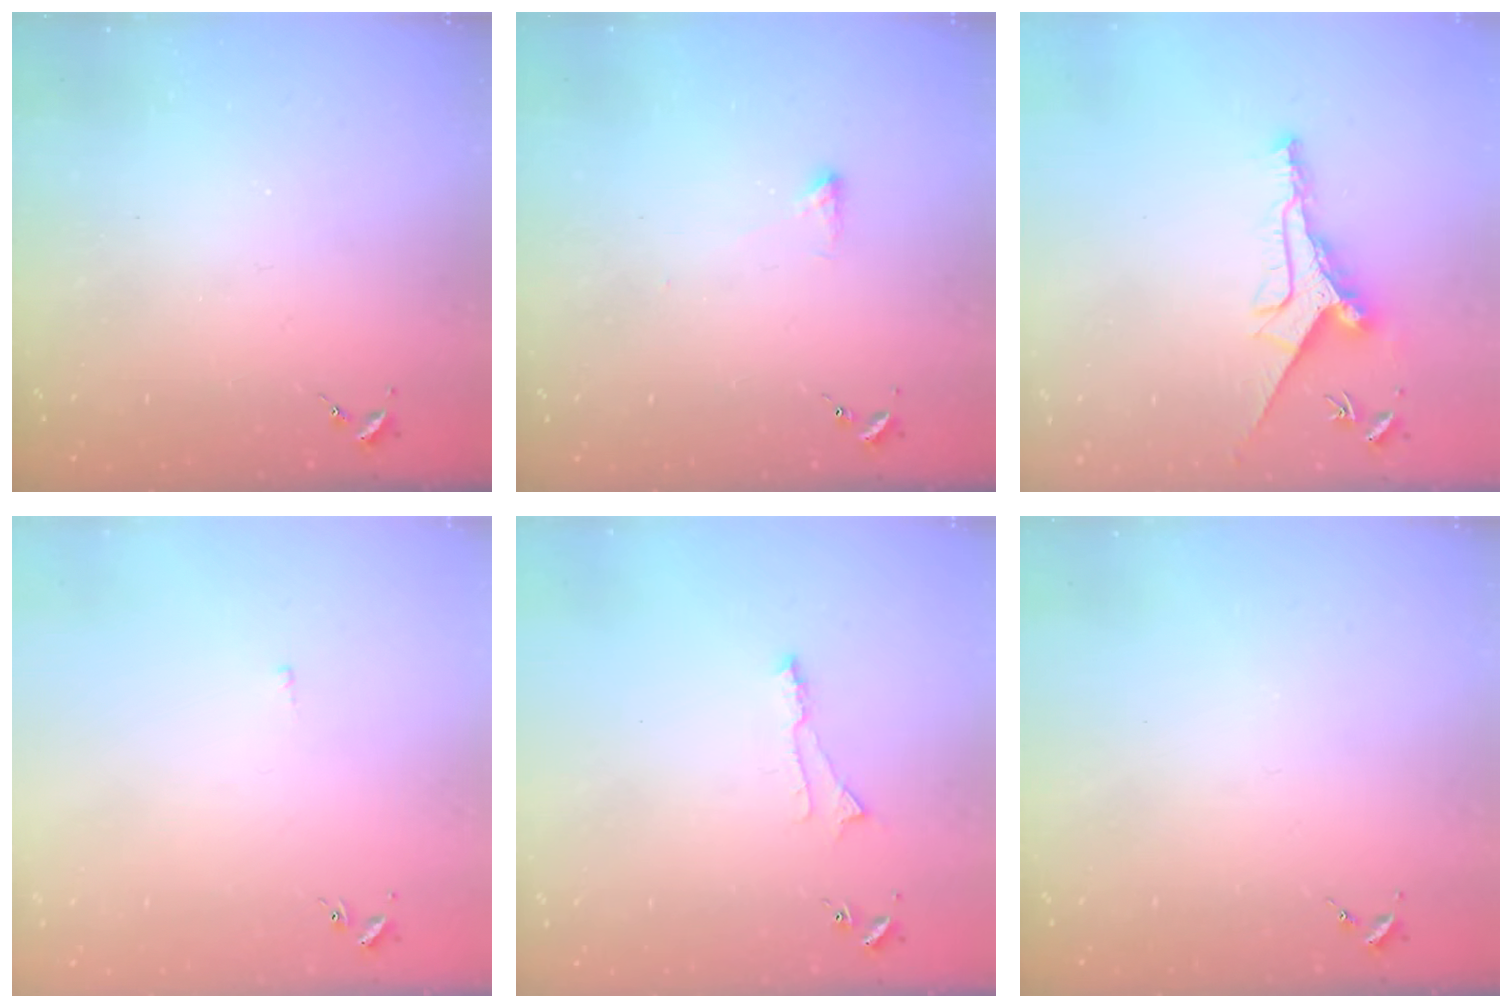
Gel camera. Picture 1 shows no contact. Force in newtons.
{"total": 2.7, "press": 2.6, "slide": 0.5}
{"total": 10.9, "press": 10.9, "slide": 0.4}
{"total": 2.0, "press": 1.9, "slide": 0.4}
{"total": 6.8, "press": 6.8, "slide": 0.6}
{"total": 0.0}